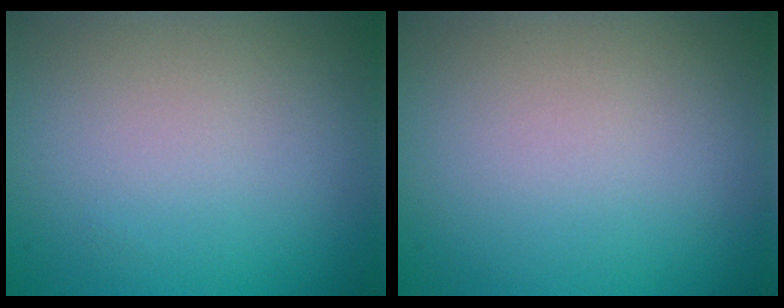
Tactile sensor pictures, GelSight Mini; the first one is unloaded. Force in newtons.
{"total": 0.0}